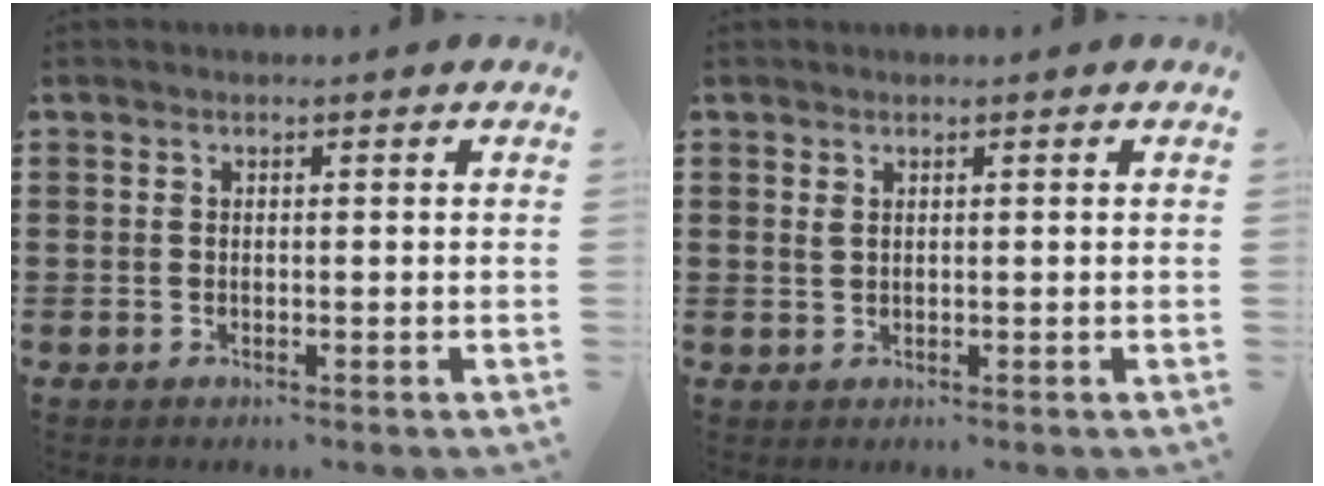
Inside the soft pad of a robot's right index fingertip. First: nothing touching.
{"total": 1.0, "force": [0.5, 0.6, 0.6], "torque": [-0.014, 0.003, 0.010]}